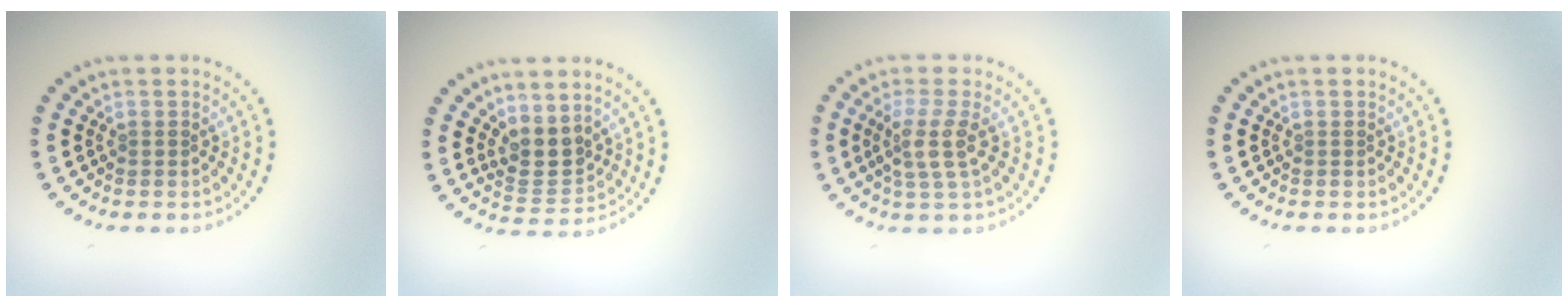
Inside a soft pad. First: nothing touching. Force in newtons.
{"total": 2.9, "press": 2.4, "slide": 1.6}
{"total": 2.9, "press": 2.4, "slide": 1.6}
{"total": 0.0}